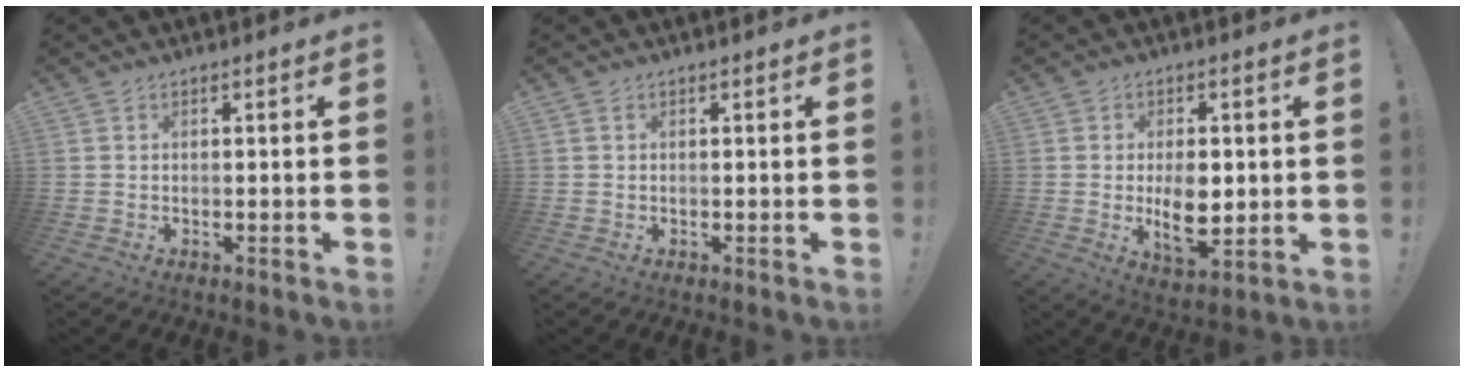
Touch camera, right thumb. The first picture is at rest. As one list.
[{"total": 0.0}, {"total": 10.1, "force": [-0.2, 5.6, 8.4], "torque": [-0.133, -0.013, -0.003]}]